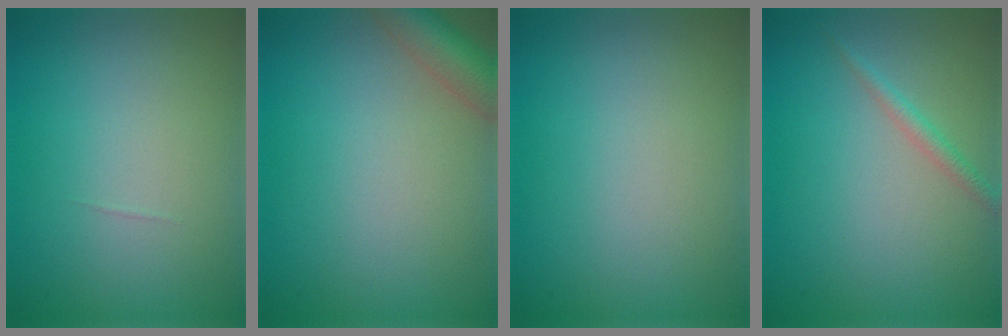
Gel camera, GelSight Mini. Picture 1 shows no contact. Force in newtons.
{"total": 4.2, "press": 4.2, "slide": 0.2}
{"total": 0.0}
{"total": 1.4, "press": 1.4, "slide": 0.1}